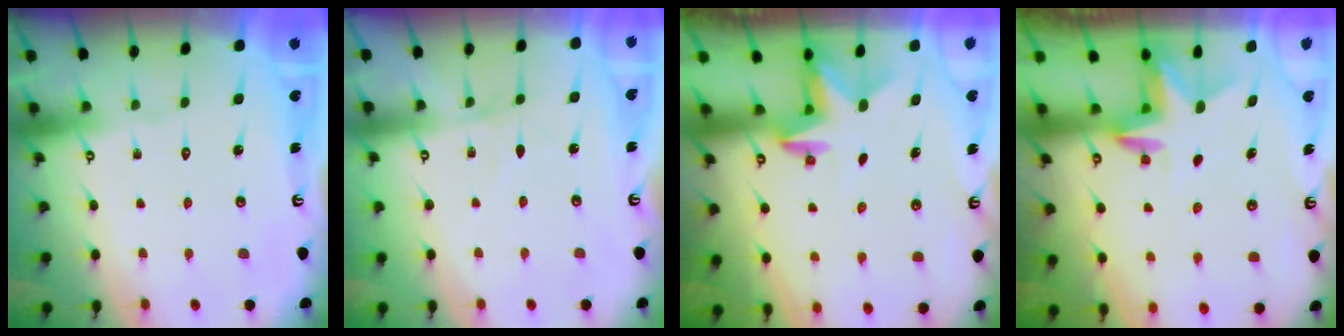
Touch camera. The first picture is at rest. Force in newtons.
{"total": 3.1, "press": 3.1, "slide": 0.4}
{"total": 2.4, "press": 2.4, "slide": 0.4}
{"total": 2.8, "press": 2.8, "slide": 0.1}